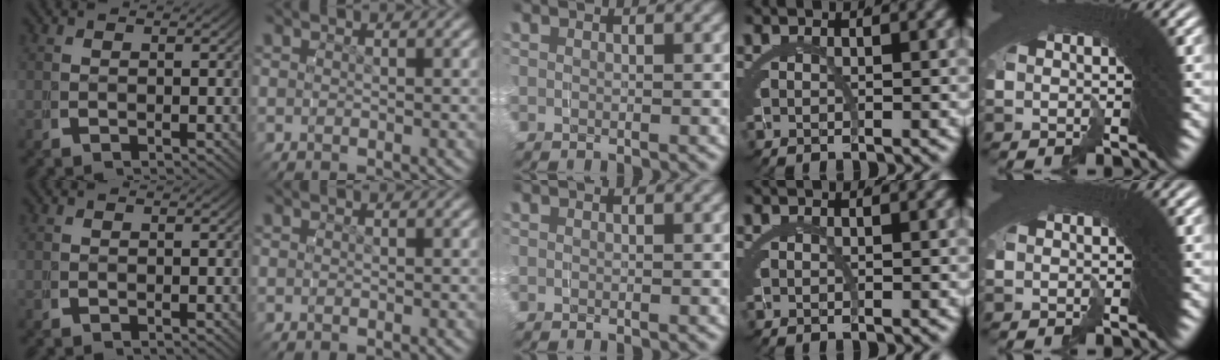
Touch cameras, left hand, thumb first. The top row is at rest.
{}